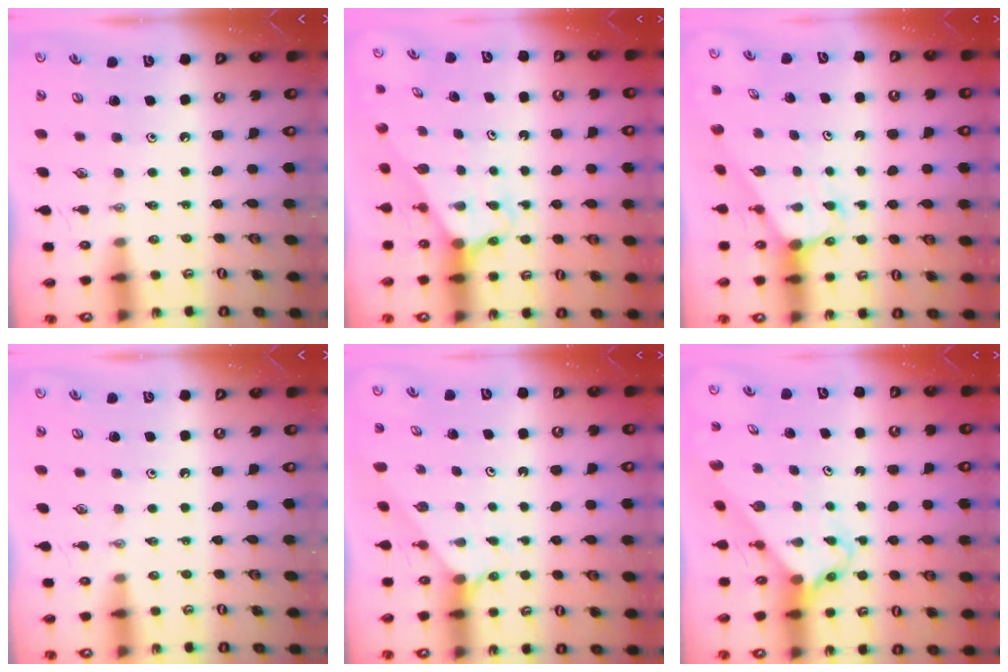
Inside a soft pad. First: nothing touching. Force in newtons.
{"total": 2.4, "press": 2.4, "slide": 0.2}
{"total": 2.6, "press": 2.6, "slide": 0.1}
{"total": 0.0}
{"total": 2.1, "press": 2.1, "slide": 0.3}
{"total": 2.6, "press": 2.6, "slide": 0.2}